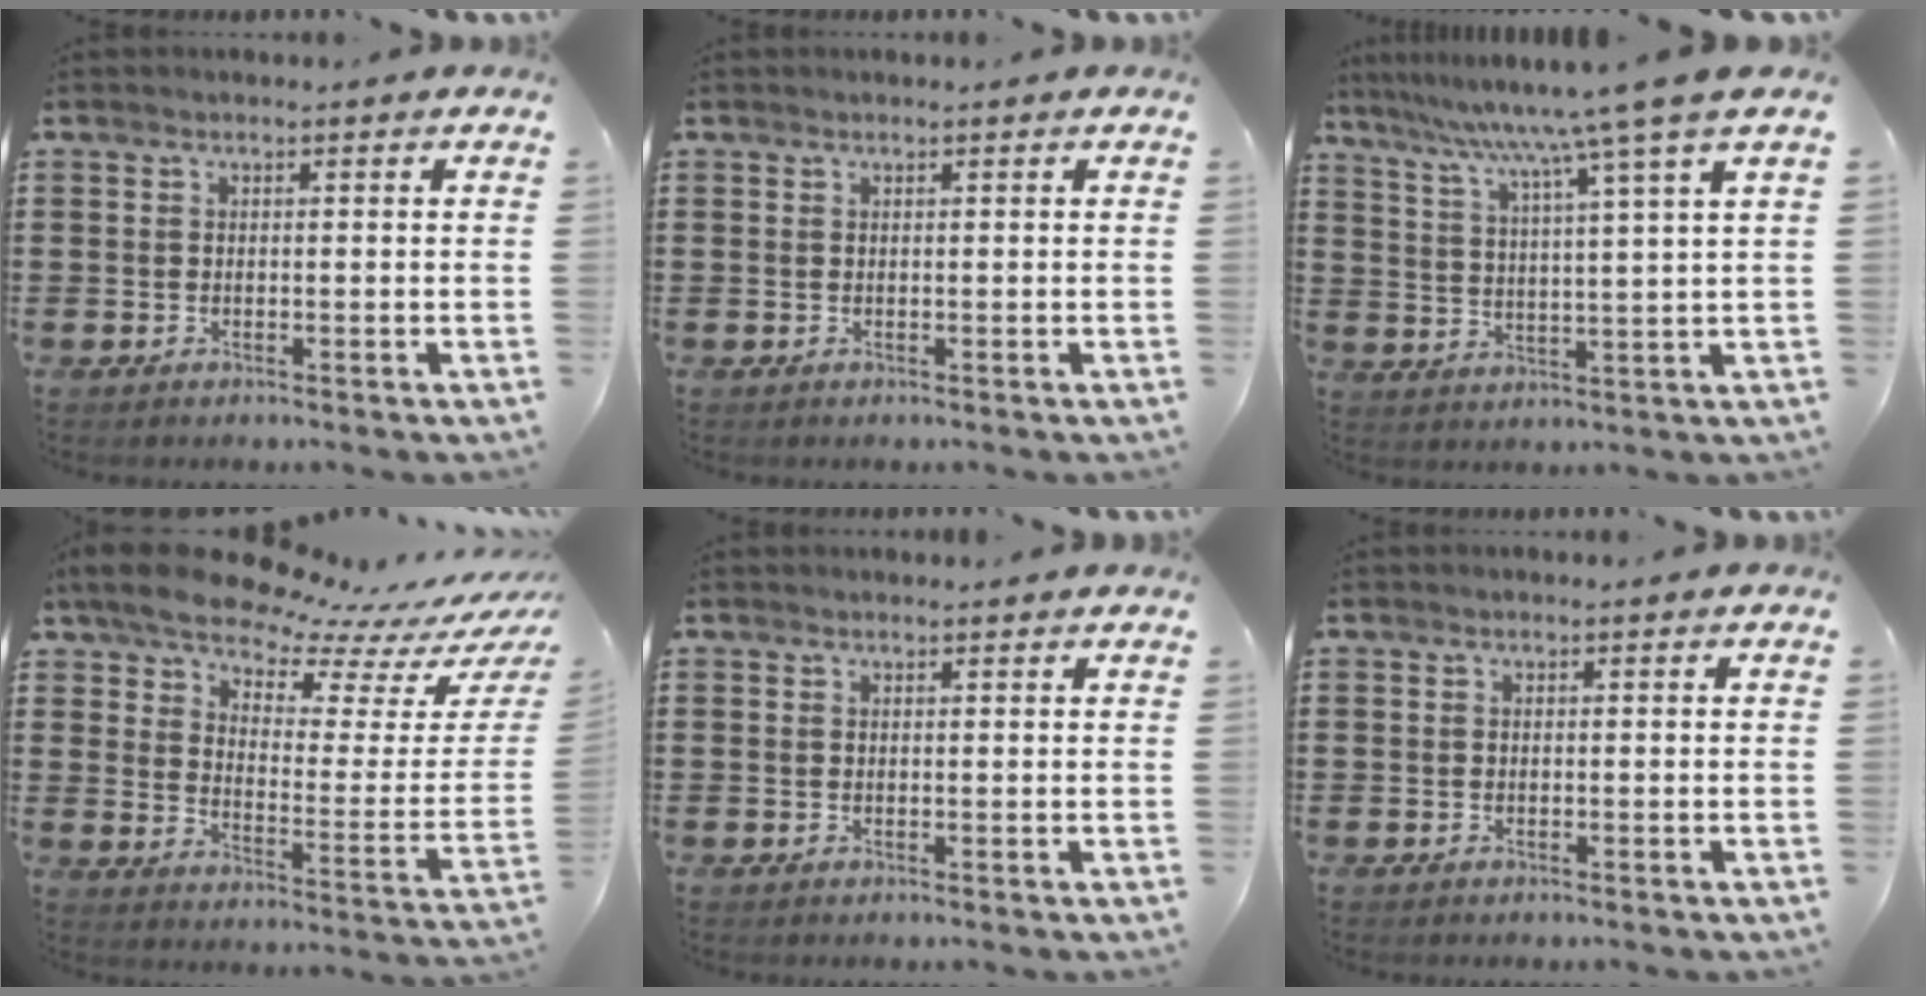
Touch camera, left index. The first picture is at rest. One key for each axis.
{"total": 0.0}
{"total": 8.6, "fx": 6.6, "fy": -1.8, "fz": 5.2, "tx": -0.127, "ty": -0.038, "tz": 0.099}
{"total": 8.7, "fx": 8.0, "fy": 1.2, "fz": 3.1, "tx": -0.087, "ty": -0.069, "tz": 0.133}
{"total": 0.7, "fx": 0.7, "fy": 0.0, "fz": 0.1, "tx": -0.004, "ty": -0.001, "tz": 0.014}
{"total": 0.0}